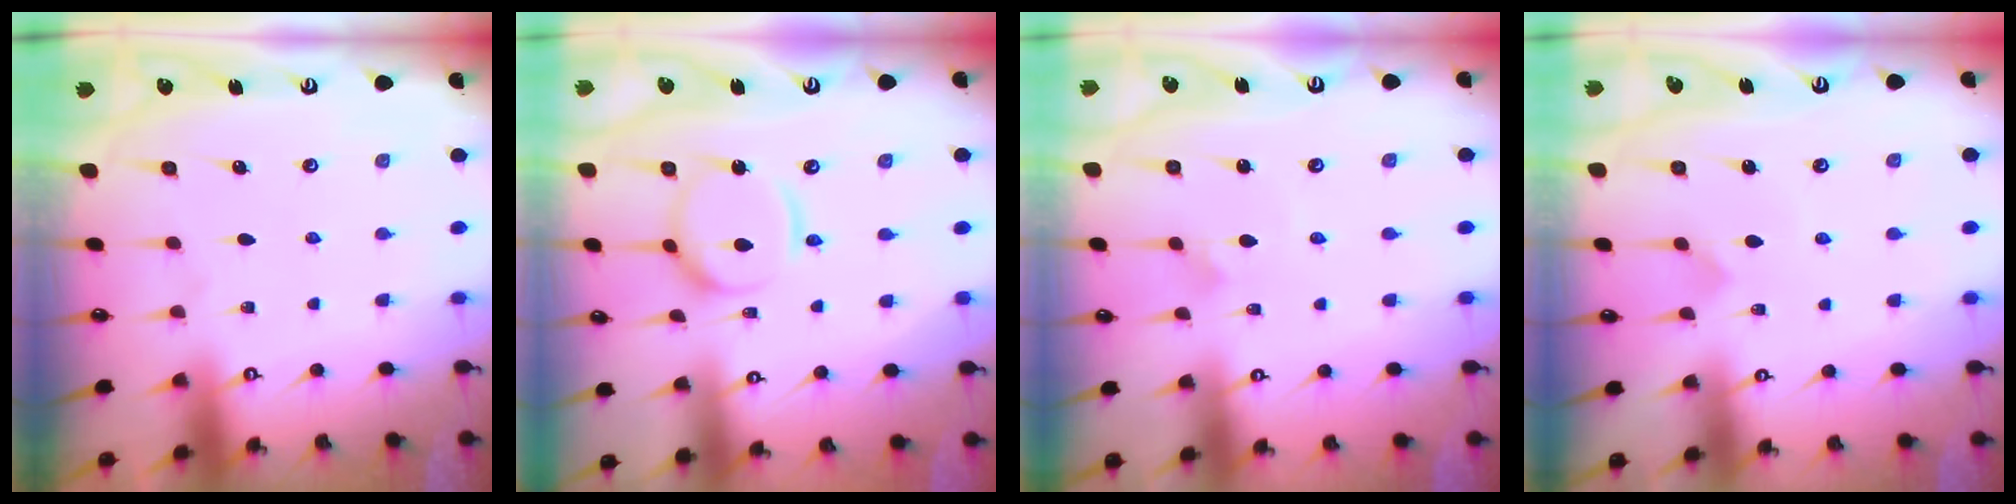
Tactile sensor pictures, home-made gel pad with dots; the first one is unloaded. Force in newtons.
{"total": 11.1, "press": 11.1, "slide": 1.0}
{"total": 2.4, "press": 2.4, "slide": 0.2}
{"total": 4.7, "press": 4.7, "slide": 0.4}